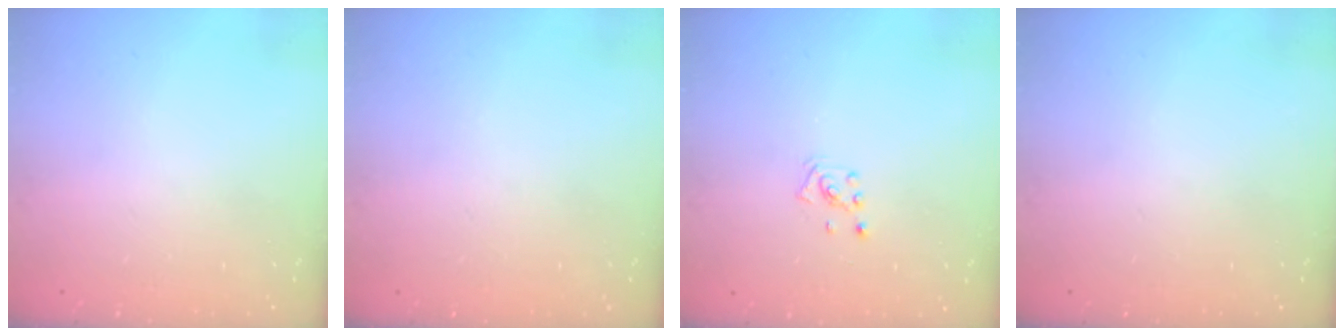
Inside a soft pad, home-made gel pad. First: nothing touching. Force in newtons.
{"total": 0.0}
{"total": 2.0, "press": 2.0, "slide": 0.6}
{"total": 0.0}